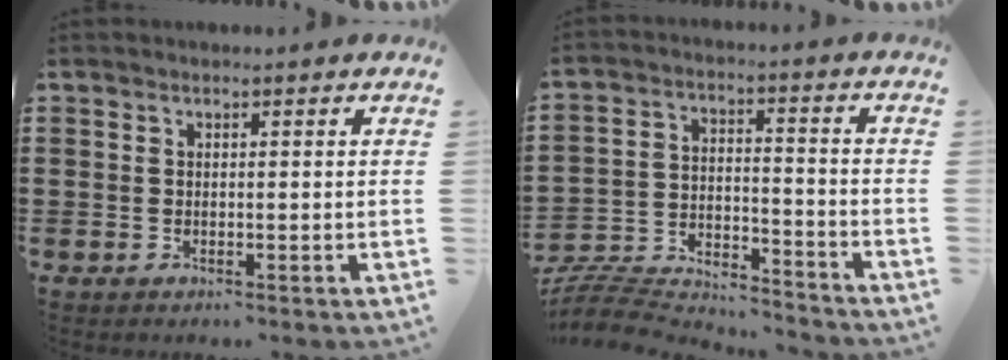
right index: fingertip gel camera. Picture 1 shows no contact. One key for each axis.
{"total": 6.9, "fx": -6.7, "fy": 1.1, "fz": 1.1, "tx": -0.039, "ty": -0.003, "tz": -0.140}